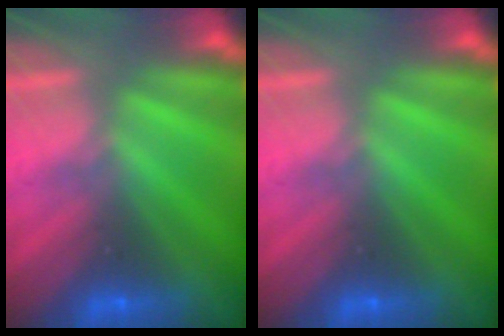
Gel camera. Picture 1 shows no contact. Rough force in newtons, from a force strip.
{"total": 0.0}